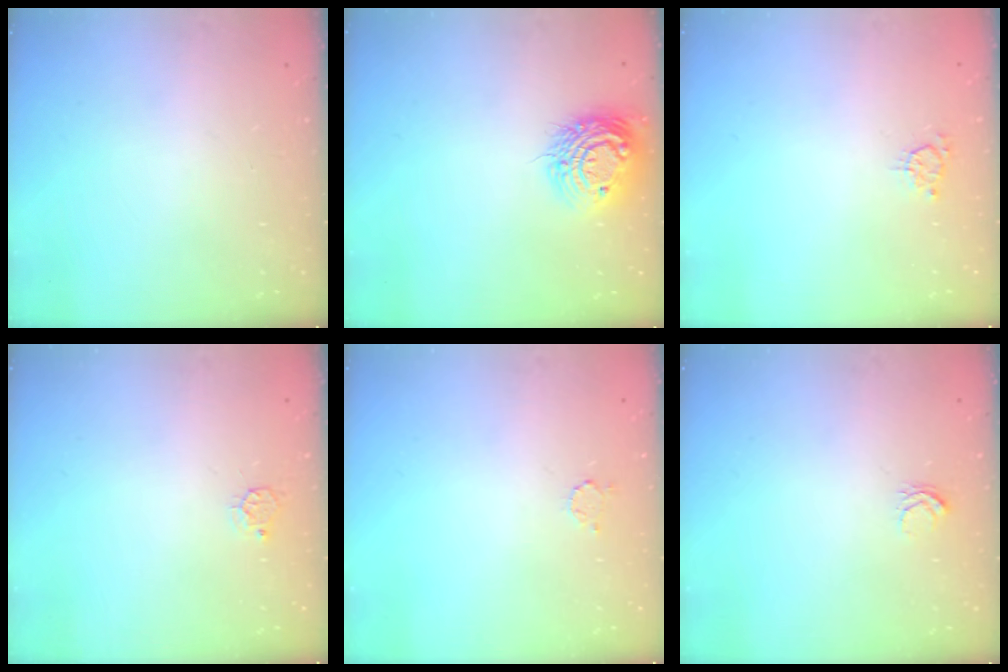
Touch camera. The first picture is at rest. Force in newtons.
{"total": 12.8, "press": 12.8, "slide": 0.7}
{"total": 2.9, "press": 2.9, "slide": 0.5}
{"total": 3.7, "press": 3.7, "slide": 0.4}
{"total": 2.3, "press": 2.3, "slide": 0.3}
{"total": 3.8, "press": 3.8, "slide": 0.3}